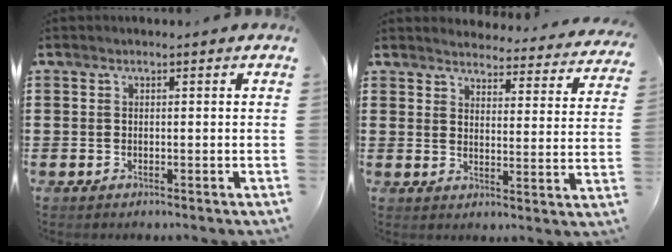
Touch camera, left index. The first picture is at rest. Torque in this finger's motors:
{"motor_torque": [2.14, 0.00, 0.26, 0.04]}